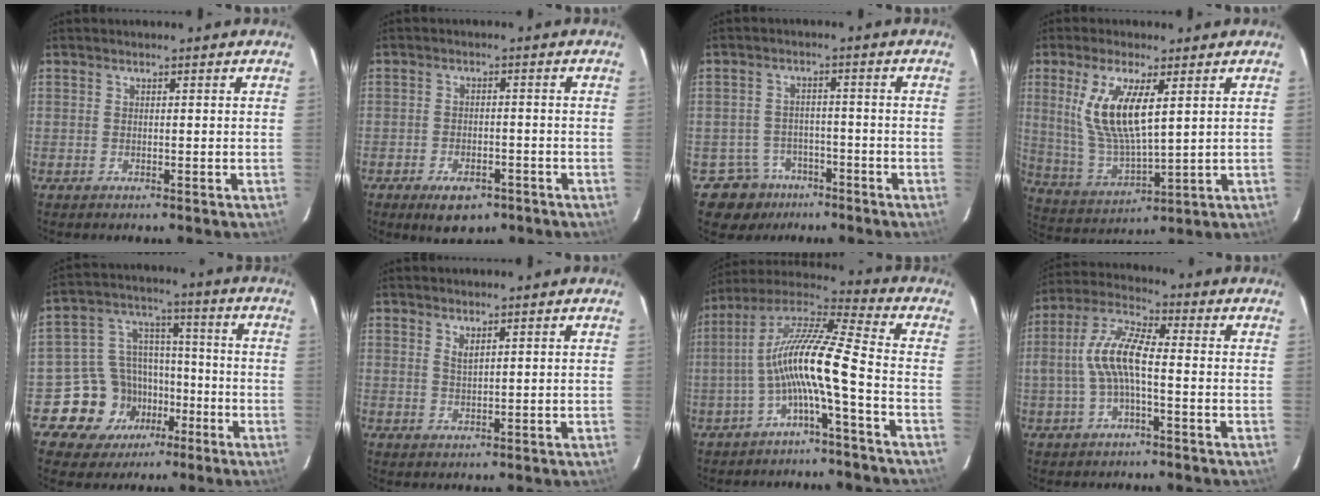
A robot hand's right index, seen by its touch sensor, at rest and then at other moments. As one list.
[{"total": 7.0, "force": [-4.6, 3.5, 4.0], "torque": [-0.083, -0.006, -0.064]}, {"total": 6.6, "force": [-4.3, 5.0, -0.2], "torque": [-0.009, 0.031, -0.064]}, {"total": 12.6, "force": [4.1, 3.9, 11.2], "torque": [-0.225, -0.006, 0.093]}, {"total": 12.2, "force": [-6.4, 10.1, 2.3], "torque": [-0.060, 0.044, -0.093]}, {"total": 1.8, "force": [1.2, 0.4, 1.2], "torque": [-0.022, -0.001, 0.021]}, {"total": 12.6, "force": [-3.7, 0.4, 12.1], "torque": [-0.237, 0.017, -0.076]}, {"total": 9.0, "force": [-1.3, 2.5, 8.5], "torque": [-0.182, 0.014, -0.025]}]